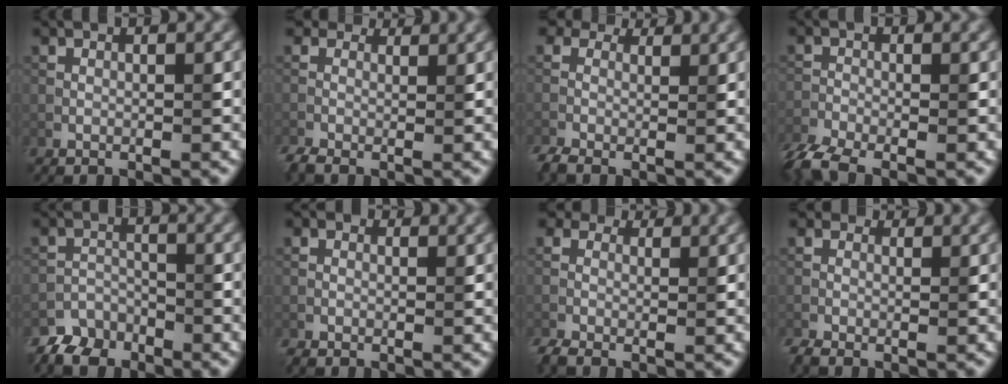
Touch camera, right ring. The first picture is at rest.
{"total": 3.6, "force": [1.2, 2.5, 2.4], "torque": [-0.050, -0.003, 0.010]}
{"total": 4.5, "force": [1.4, 3.1, 2.9], "torque": [-0.067, -0.001, 0.016]}
{"total": 5.0, "force": [-3.8, 1.7, 2.8], "torque": [-0.065, -0.017, -0.079]}
{"total": 3.1, "force": [-2.8, 1.4, -0.2], "torque": [0.006, -0.001, -0.048]}
{"total": 1.7, "force": [-0.2, 1.3, 1.1], "torque": [-0.018, 0.000, -0.009]}
{"total": 4.0, "force": [0.7, 2.9, 2.7], "torque": [-0.057, -0.001, 0.006]}
{"total": 2.5, "force": [-0.1, 1.8, 1.7], "torque": [-0.037, -0.004, -0.008]}